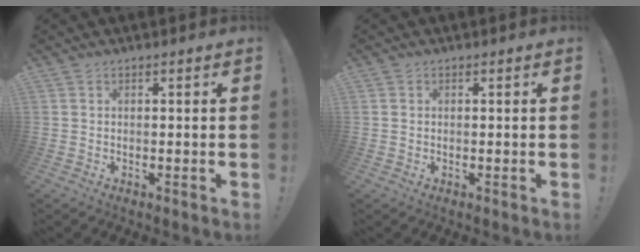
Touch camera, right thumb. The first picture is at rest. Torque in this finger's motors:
{"motor_torque": [0.01, 0.15, 0.01, -0.04, 0.07]}